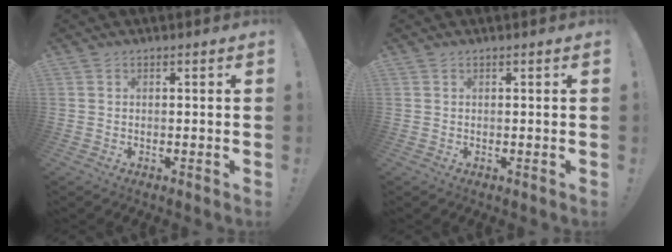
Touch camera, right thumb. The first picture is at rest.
{"total": 0.0}